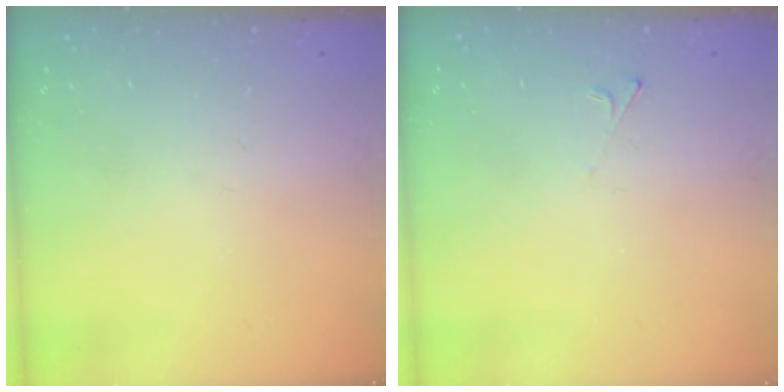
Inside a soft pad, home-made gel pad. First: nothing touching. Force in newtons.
{"total": 2.0, "press": 1.9, "slide": 0.4}